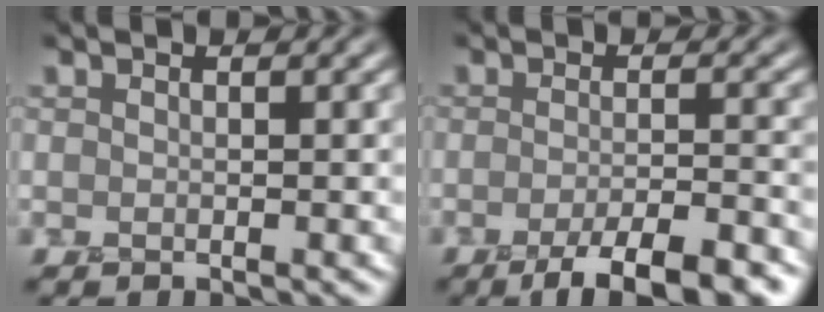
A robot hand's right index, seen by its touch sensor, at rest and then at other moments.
{"total": 6.6, "force": [-4.1, 1.6, 4.8], "torque": [-0.070, -0.003, -0.065]}